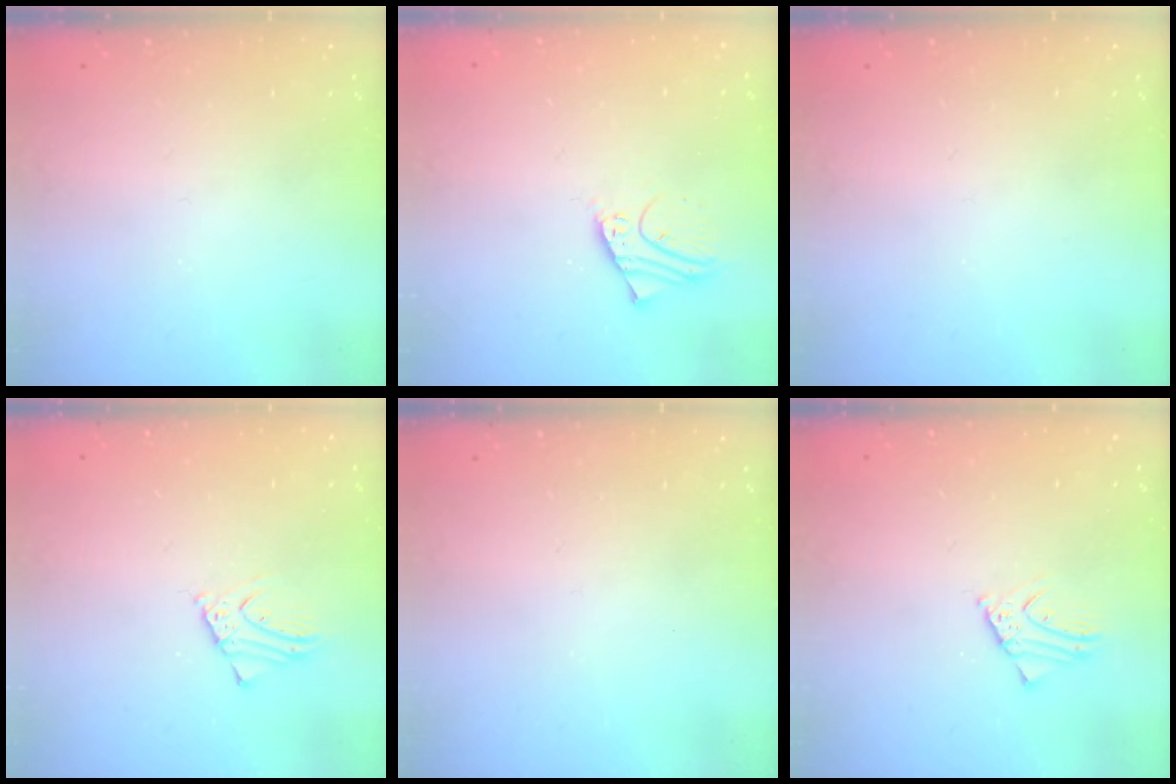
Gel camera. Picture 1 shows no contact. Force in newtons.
{"total": 2.4, "press": 2.4, "slide": 0.1}
{"total": 0.0}
{"total": 2.5, "press": 2.5, "slide": 0.1}
{"total": 0.0}
{"total": 2.2, "press": 2.2, "slide": 0.0}